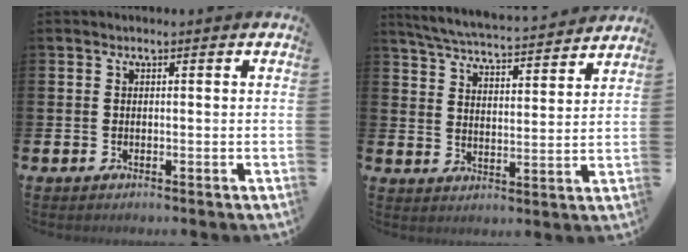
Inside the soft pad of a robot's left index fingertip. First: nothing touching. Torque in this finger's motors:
{"motor_torque": [0.40, -0.43, 0.12, 0.05]}